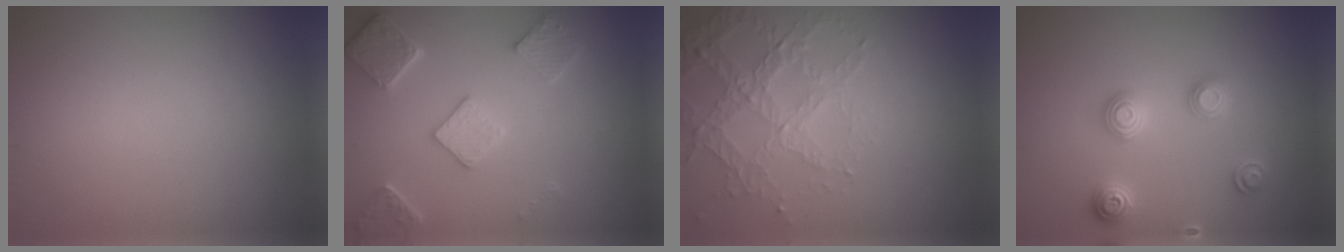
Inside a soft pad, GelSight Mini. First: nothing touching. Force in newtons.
{"total": 4.7, "press": 3.9, "slide": 2.8}
{"total": 4.2, "press": 3.0, "slide": 2.9}
{"total": 2.9, "press": 2.9, "slide": 0.2}